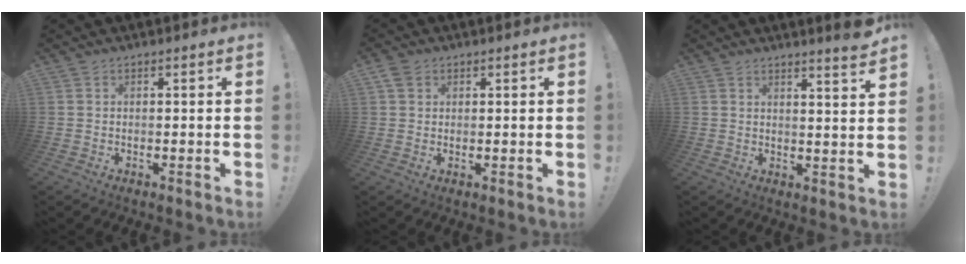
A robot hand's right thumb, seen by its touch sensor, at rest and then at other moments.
{"total": 2.8, "force": [1.5, 2.2, 0.8], "torque": [-0.012, -0.003, 0.029]}
{"total": 4.6, "force": [3.5, -0.4, 3.0], "torque": [-0.035, -0.034, 0.054]}